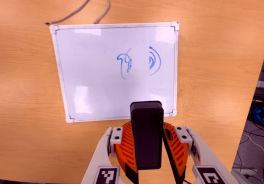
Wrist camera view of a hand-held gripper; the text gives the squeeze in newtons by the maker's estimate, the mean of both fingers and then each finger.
{"total": 7.0, "left": 7.7, "right": 6.3}